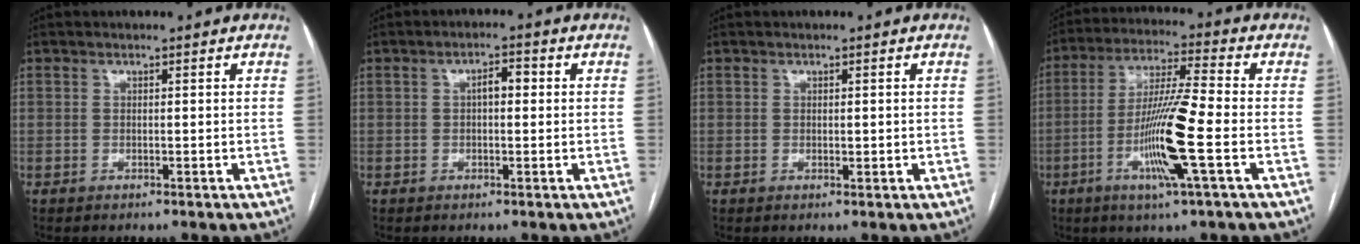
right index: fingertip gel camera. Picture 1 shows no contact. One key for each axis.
{"total": 2.8, "fx": 0.3, "fy": 1.1, "fz": 2.5, "tx": -0.040, "ty": 0.012, "tz": 0.003}
{"total": 1.0, "fx": 0.1, "fy": 0.5, "fz": 0.9, "tx": -0.015, "ty": -0.003, "tz": 0.003}
{"total": 11.3, "fx": -3.5, "fy": -0.6, "fz": 10.7, "tx": -0.212, "ty": -0.009, "tz": -0.070}